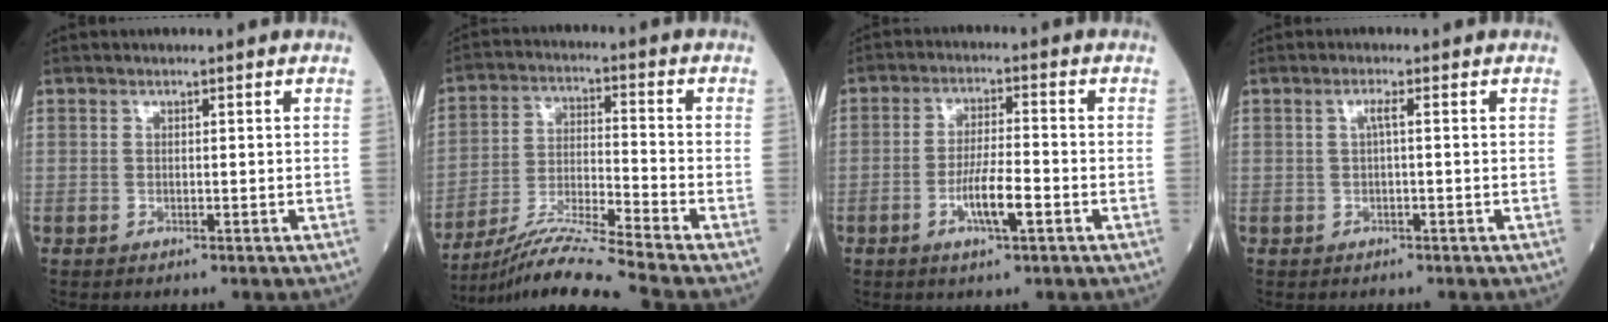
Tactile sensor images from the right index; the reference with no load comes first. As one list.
[{"total": 12.2, "force": [-10.5, -2.8, 5.5], "torque": [-0.099, -0.016, -0.189]}, {"total": 6.0, "force": [-2.3, 0.7, 5.5], "torque": [-0.106, -0.003, -0.041]}, {"total": 1.3, "force": [0.2, -0.1, 1.3], "torque": [-0.026, 0.003, 0.004]}]